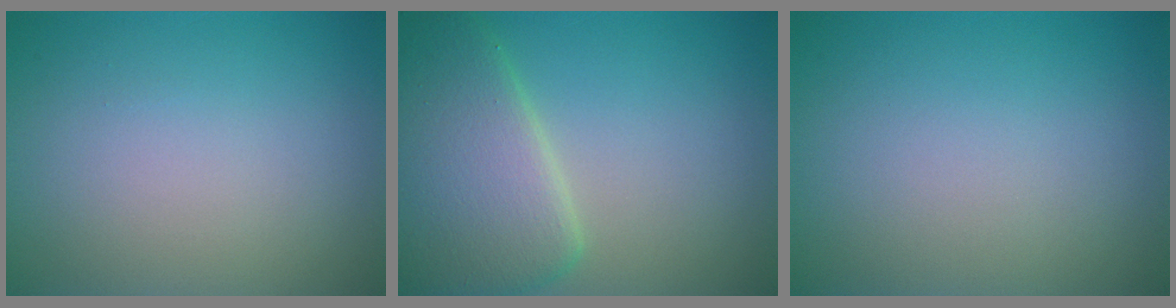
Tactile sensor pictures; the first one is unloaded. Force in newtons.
{"total": 8.1, "press": 8.1, "slide": 0.6}
{"total": 0.0}